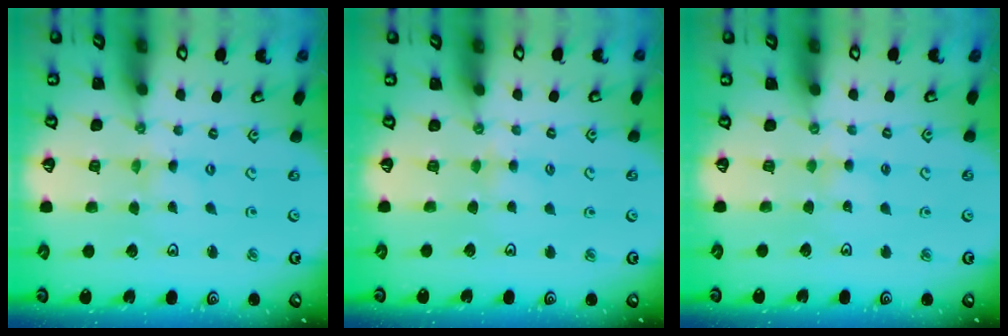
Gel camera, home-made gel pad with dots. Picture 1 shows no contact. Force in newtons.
{"total": 3.2, "press": 3.1, "slide": 0.6}
{"total": 3.1, "press": 3.1, "slide": 0.4}